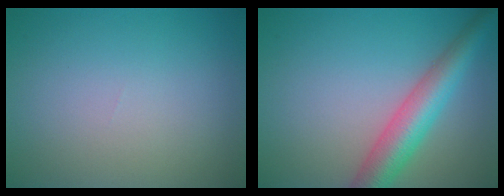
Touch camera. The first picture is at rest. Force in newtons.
{"total": 5.5, "press": 5.5, "slide": 0.2}